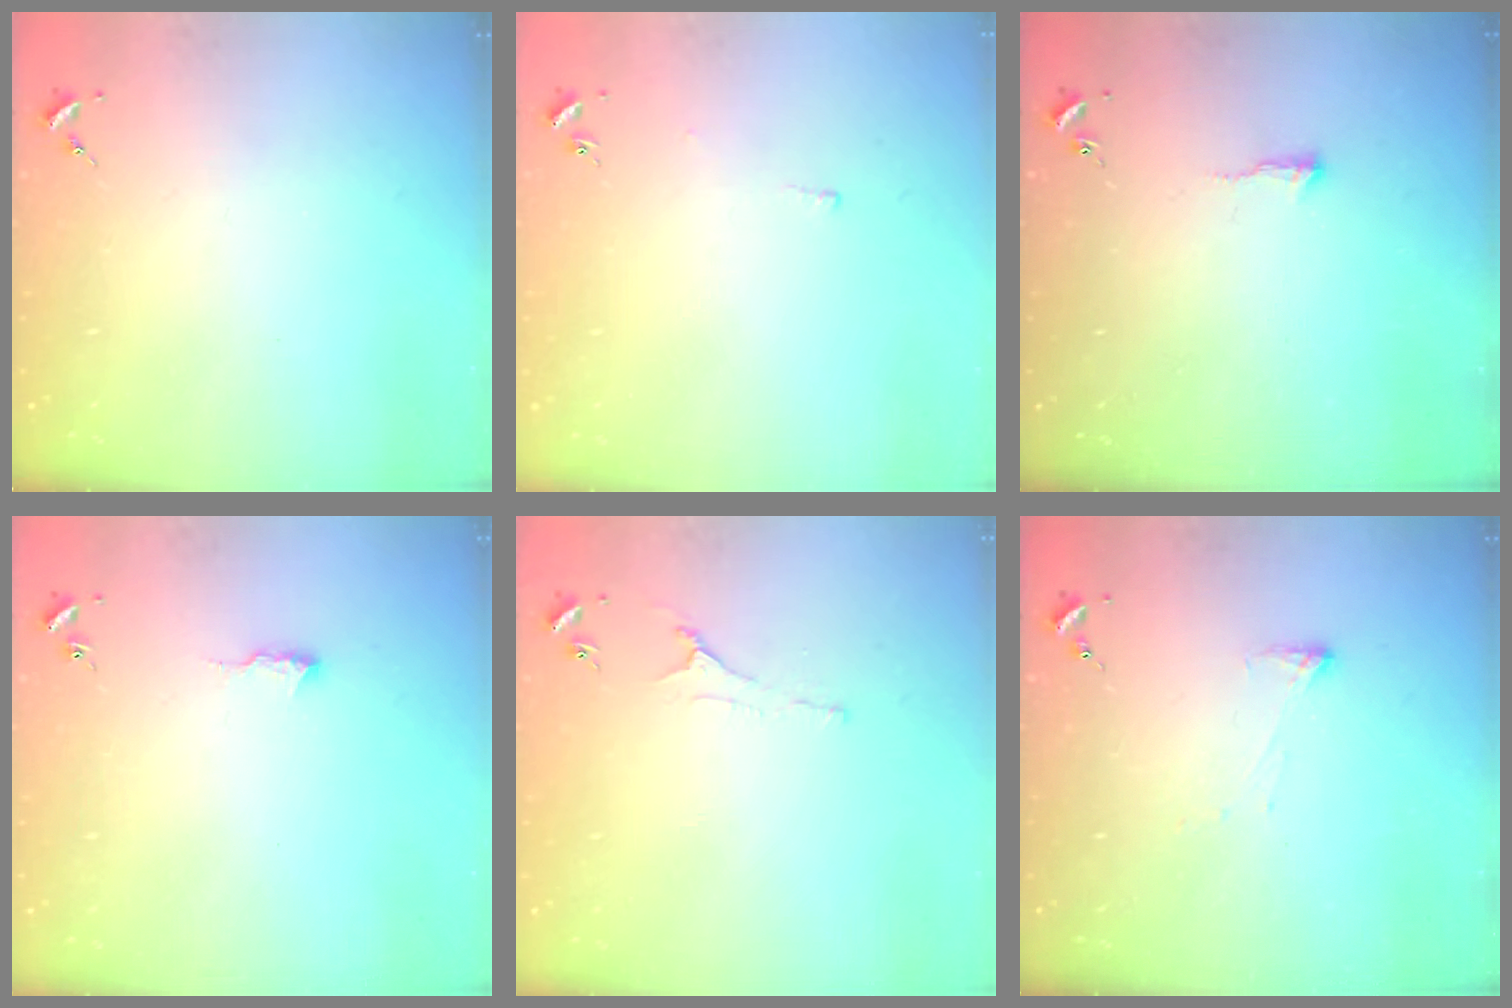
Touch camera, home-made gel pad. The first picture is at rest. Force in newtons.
{"total": 2.2, "press": 2.2, "slide": 0.5}
{"total": 4.0, "press": 3.9, "slide": 0.8}
{"total": 7.3, "press": 7.2, "slide": 0.8}
{"total": 3.0, "press": 2.9, "slide": 0.6}
{"total": 3.5, "press": 3.4, "slide": 0.7}